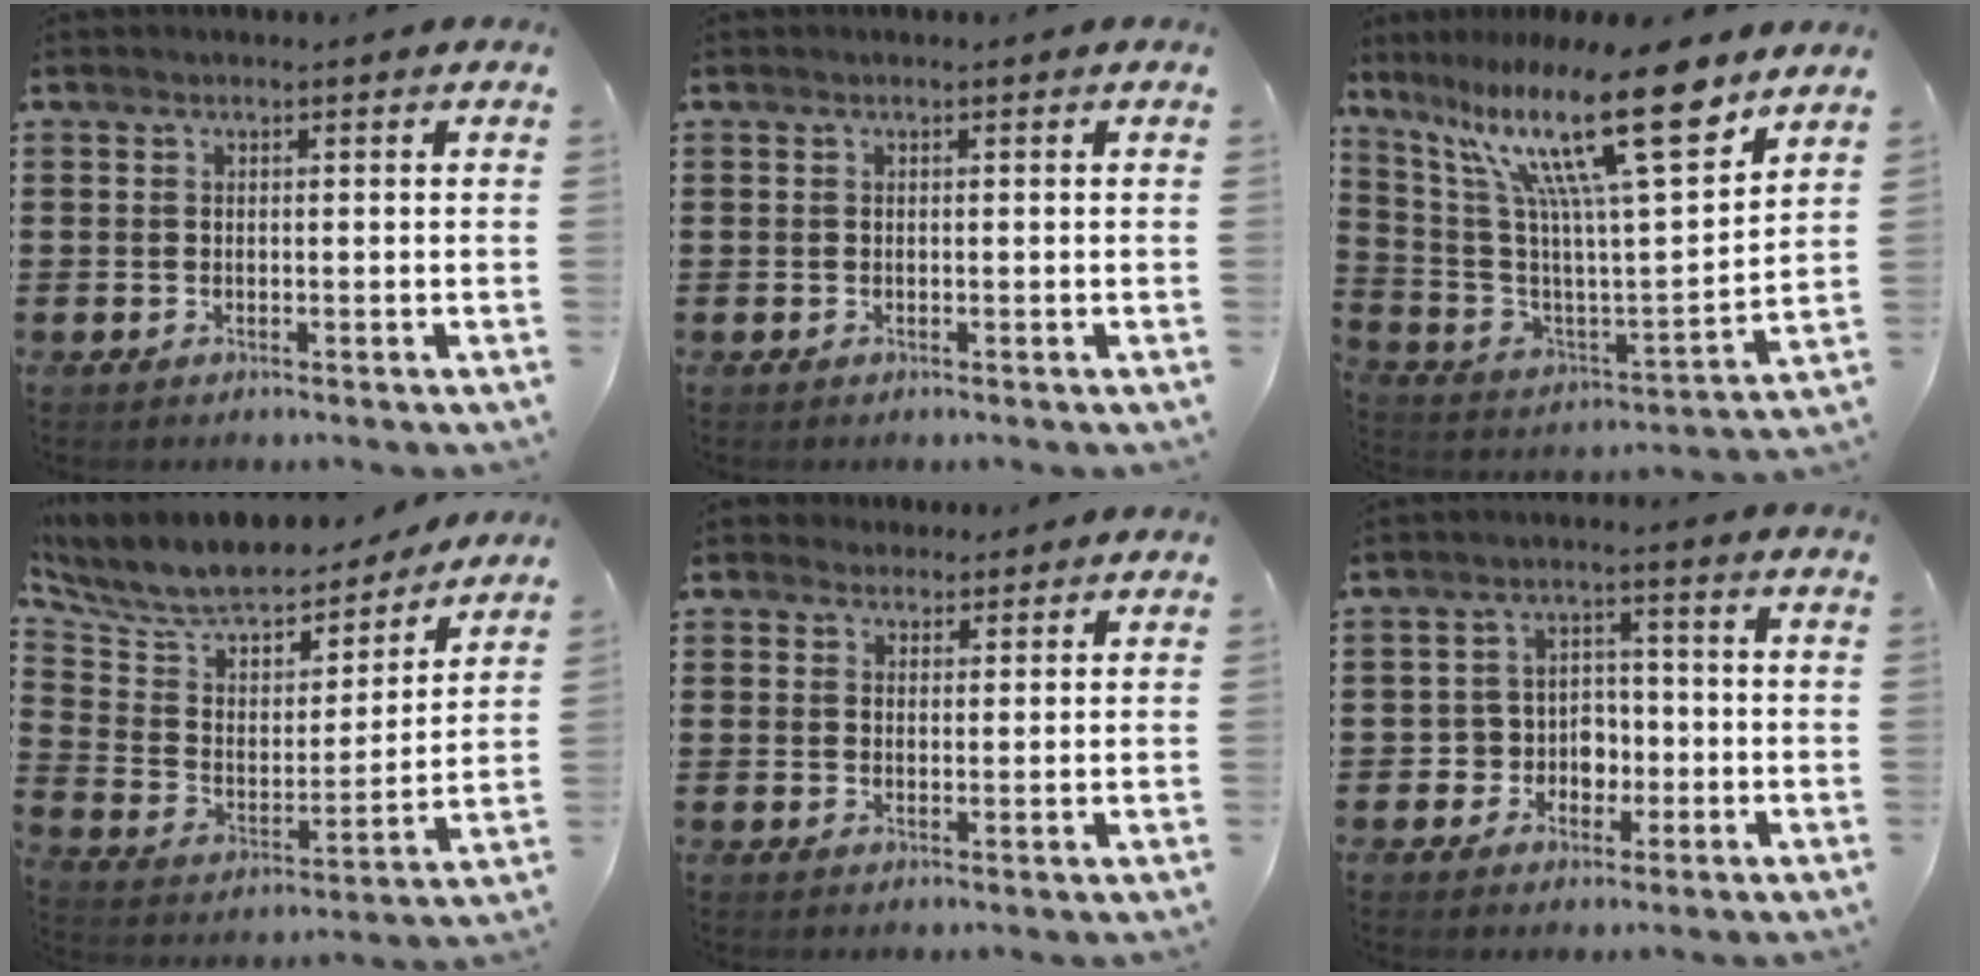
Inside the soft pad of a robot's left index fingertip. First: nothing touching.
{"total": 0.0}
{"total": 18.4, "force": [11.6, 2.6, 14.0], "torque": [-0.285, -0.060, 0.183]}
{"total": 9.3, "force": [8.2, 3.0, 3.1], "torque": [-0.096, -0.057, 0.141]}
{"total": 2.6, "force": [2.3, 1.3, 0.0], "torque": [-0.008, 0.006, 0.045]}
{"total": 4.4, "force": [-1.4, 4.0, 1.1], "torque": [-0.027, 0.005, -0.030]}